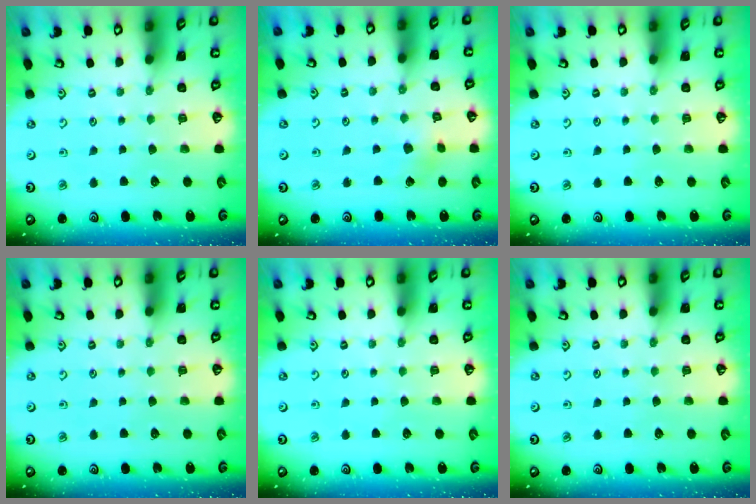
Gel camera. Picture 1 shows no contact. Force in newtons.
{"total": 2.7, "press": 2.6, "slide": 0.7}
{"total": 0.0}
{"total": 0.0}
{"total": 0.0}
{"total": 0.0}